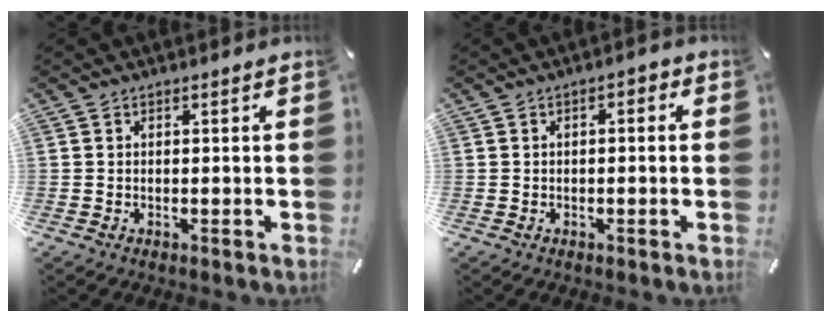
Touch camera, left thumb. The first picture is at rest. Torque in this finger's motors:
{"motor_torque": [-0.19, 0.05, 0.01, 0.06, -0.01]}